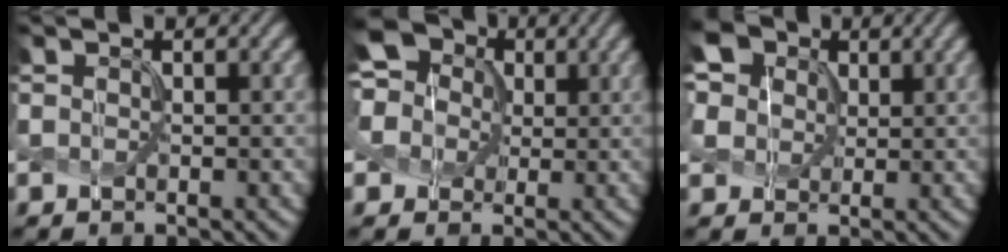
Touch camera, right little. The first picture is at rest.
{"total": 9.2, "force": [2.7, 7.8, 4.2], "torque": [-0.094, 0.037, 0.023]}
{"total": 9.8, "force": [5.5, 7.0, 4.0], "torque": [-0.103, 0.028, 0.086]}